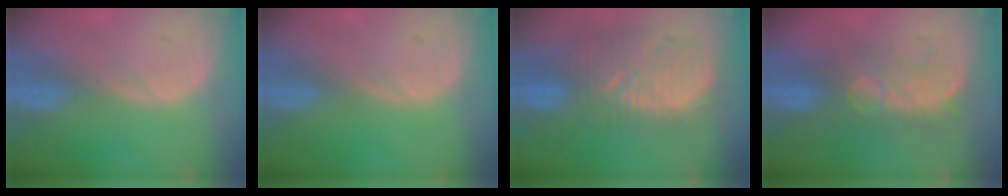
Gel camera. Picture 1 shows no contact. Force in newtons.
{"total": 0.0}
{"total": 12.3, "press": 11.3, "slide": 4.8}
{"total": 8.1, "press": 7.7, "slide": 2.3}